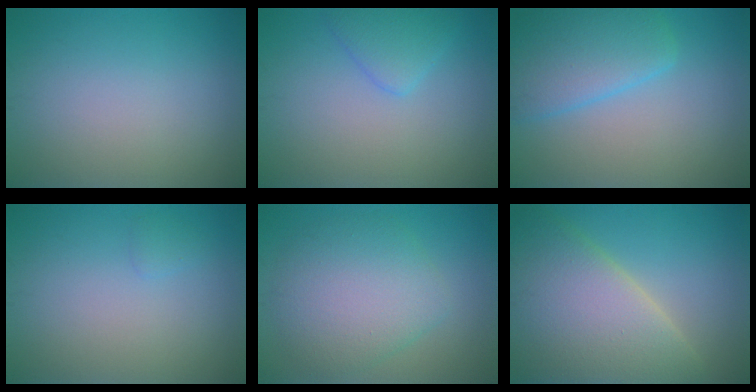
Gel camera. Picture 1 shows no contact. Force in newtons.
{"total": 2.3, "press": 2.3, "slide": 0.2}
{"total": 5.2, "press": 5.2, "slide": 0.3}
{"total": 0.6, "press": 0.6, "slide": 0.1}
{"total": 6.0, "press": 6.0, "slide": 0.2}
{"total": 10.6, "press": 10.6, "slide": 0.7}